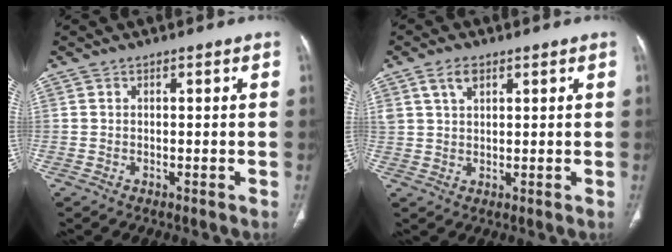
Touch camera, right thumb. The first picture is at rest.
{"total": 3.8, "force": [2.1, 2.2, 2.4], "torque": [-0.043, -0.003, 0.045]}